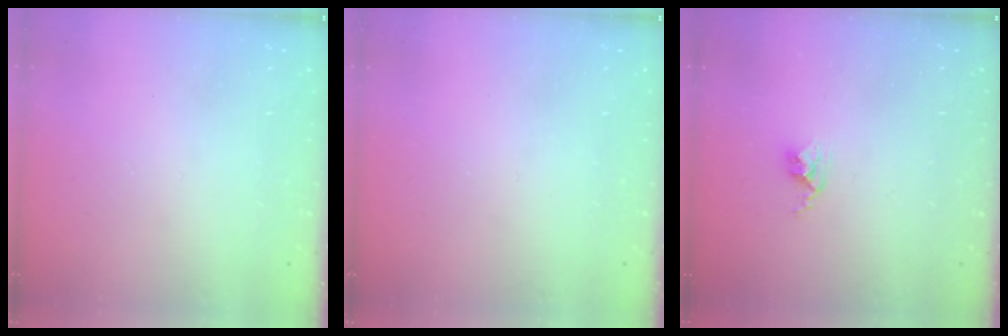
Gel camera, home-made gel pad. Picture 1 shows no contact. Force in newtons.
{"total": 0.0}
{"total": 2.8, "press": 2.7, "slide": 0.4}